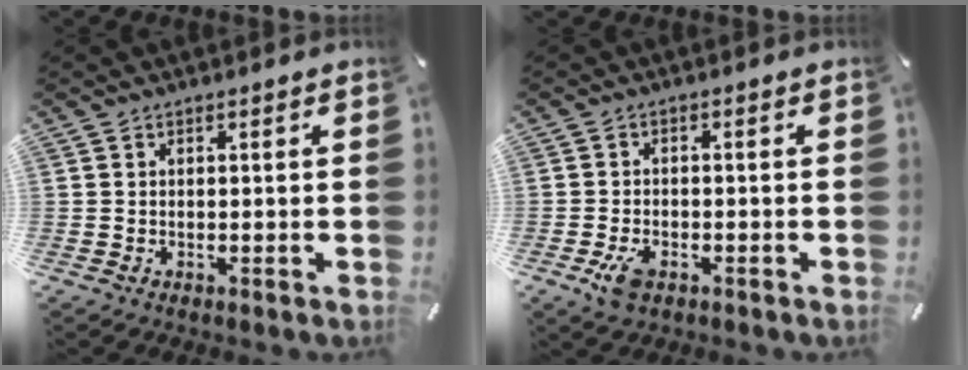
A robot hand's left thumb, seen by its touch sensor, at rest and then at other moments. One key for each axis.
{"total": 4.6, "fx": -2.2, "fy": 2.6, "fz": 3.0, "tx": -0.076, "ty": 0.004, "tz": -0.045}